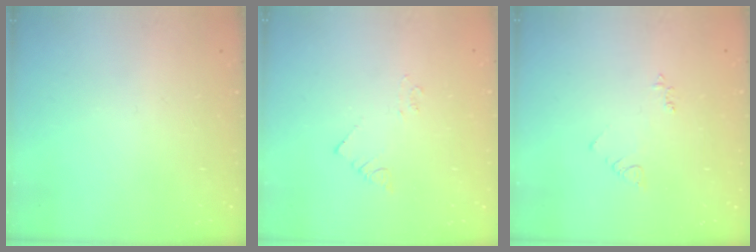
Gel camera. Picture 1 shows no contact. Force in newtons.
{"total": 2.1, "press": 2.1, "slide": 0.3}
{"total": 3.9, "press": 3.8, "slide": 0.7}